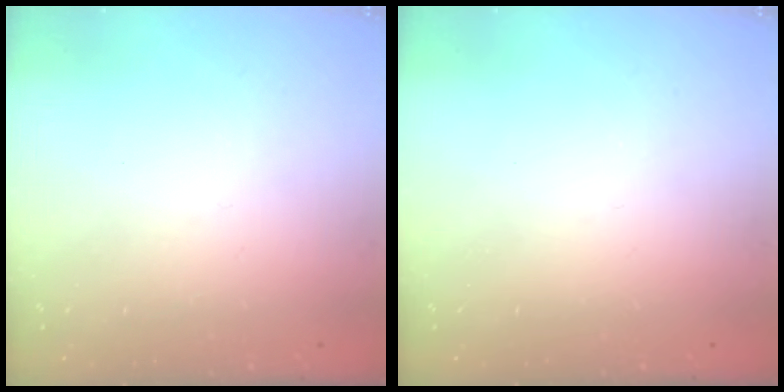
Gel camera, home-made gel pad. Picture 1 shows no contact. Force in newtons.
{"total": 0.0}